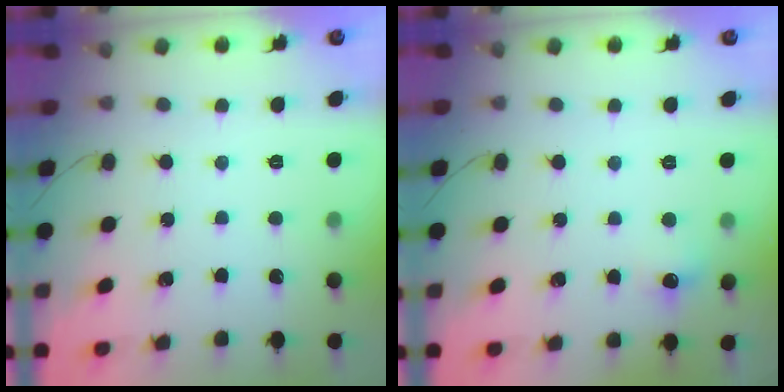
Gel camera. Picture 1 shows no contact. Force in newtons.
{"total": 6.4, "press": 6.2, "slide": 1.6}